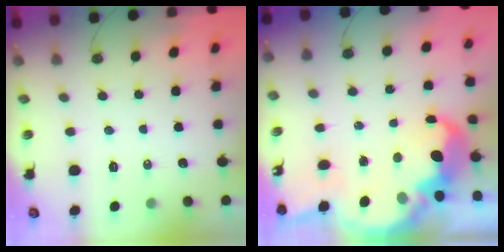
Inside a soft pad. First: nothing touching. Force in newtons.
{"total": 12.3, "press": 12.2, "slide": 0.9}